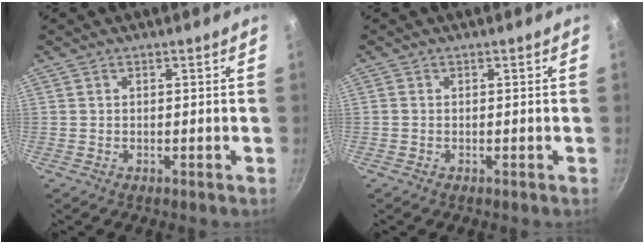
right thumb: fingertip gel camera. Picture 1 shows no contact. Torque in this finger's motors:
{"motor_torque": [-0.06, 0.19, 0.30, 0.16, -0.01]}